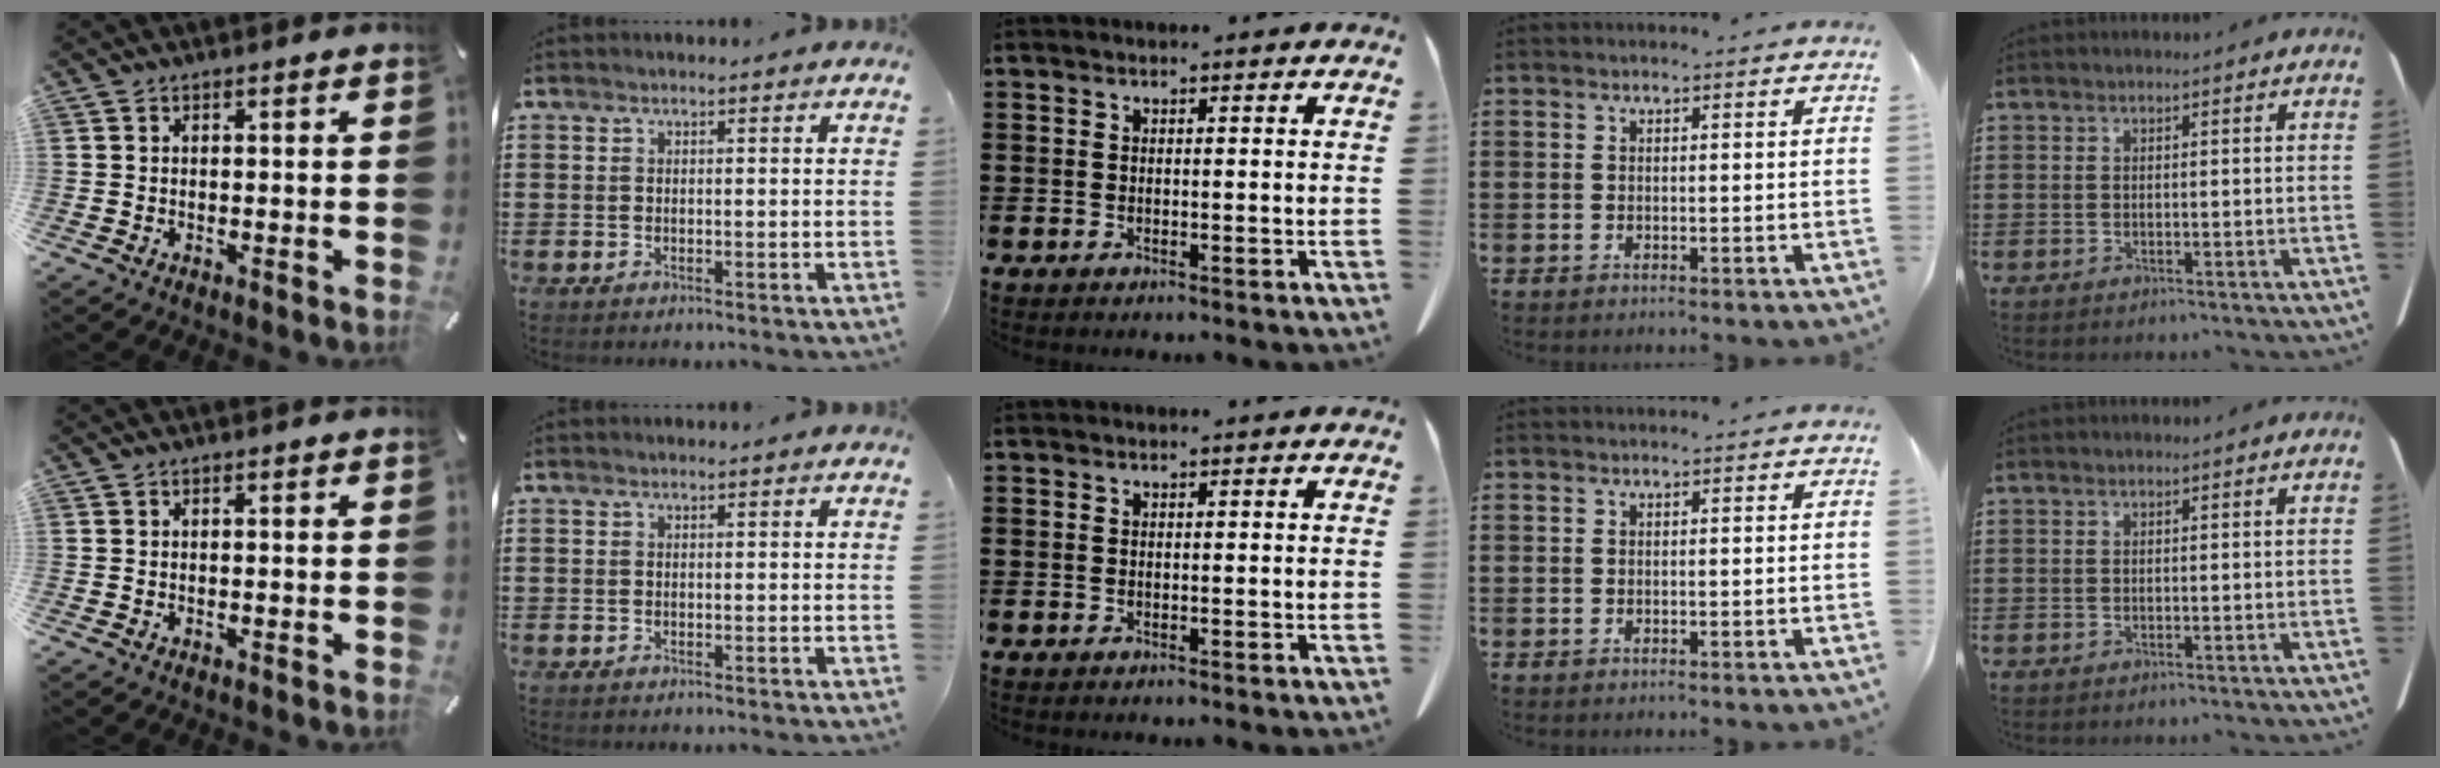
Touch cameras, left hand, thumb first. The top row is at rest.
{}